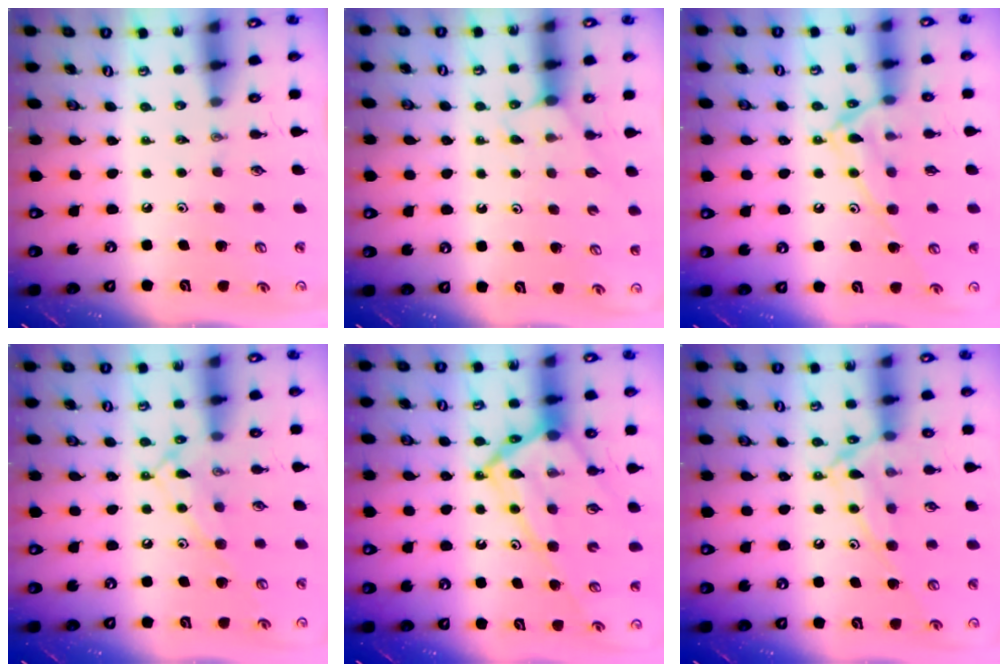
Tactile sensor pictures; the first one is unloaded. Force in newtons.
{"total": 6.1, "press": 6.1, "slide": 0.5}
{"total": 13.9, "press": 13.9, "slide": 0.9}
{"total": 12.1, "press": 12.0, "slide": 0.9}
{"total": 18.1, "press": 18.0, "slide": 1.6}
{"total": 12.4, "press": 12.4, "slide": 0.8}